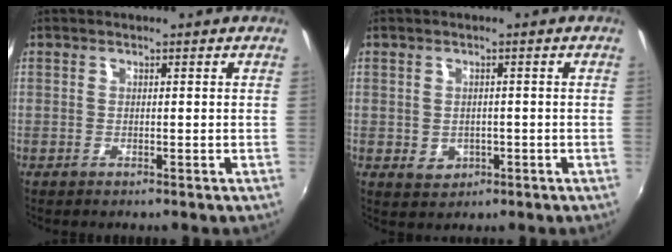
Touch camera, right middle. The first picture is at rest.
{"total": 3.0, "force": [-0.5, 2.7, 1.3], "torque": [-0.025, 0.000, -0.002]}